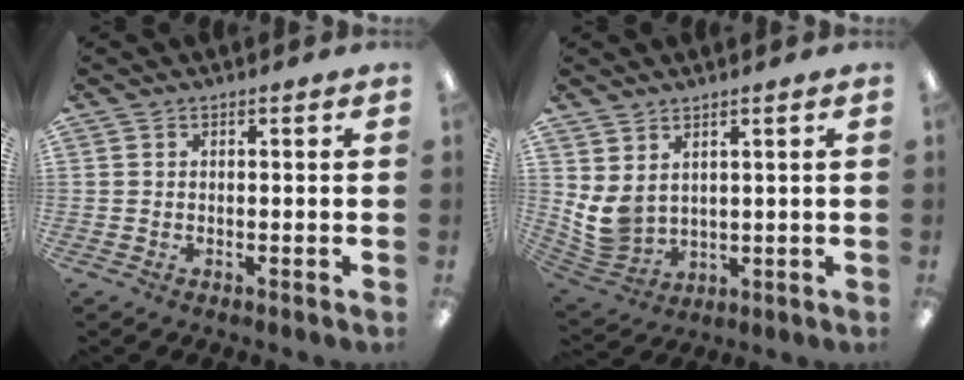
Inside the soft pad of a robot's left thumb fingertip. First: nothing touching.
{"total": 7.1, "force": [2.7, 5.2, 3.9], "torque": [-0.105, -0.015, 0.055]}